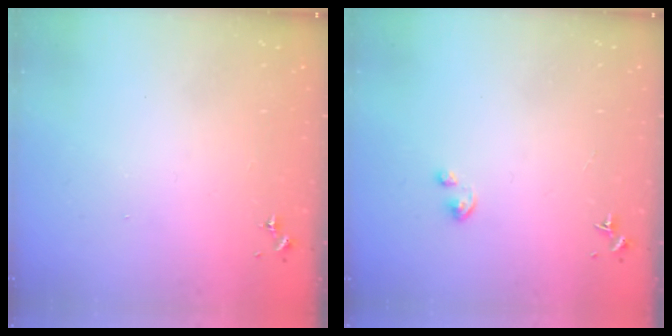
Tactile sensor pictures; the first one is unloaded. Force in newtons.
{"total": 1.8, "press": 1.8, "slide": 0.1}